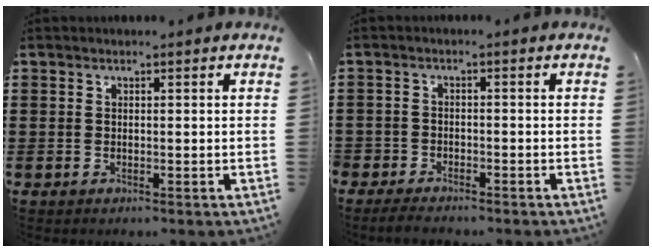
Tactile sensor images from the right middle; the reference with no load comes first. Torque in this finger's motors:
{"motor_torque": [0.91, 0.59, 0.04, 0.02]}